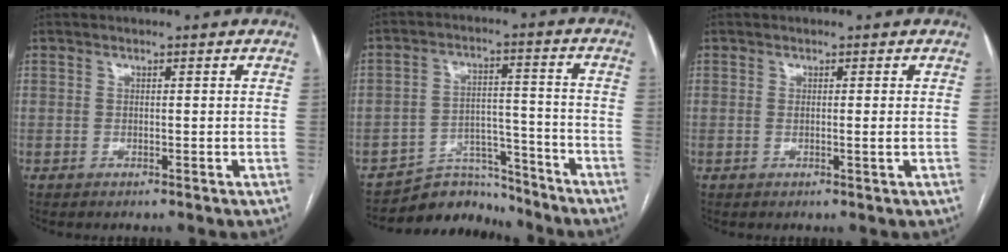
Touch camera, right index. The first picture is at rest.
{"total": 7.8, "force": [-7.4, 2.4, -0.7], "torque": [0.024, 0.042, -0.120]}
{"total": 1.0, "force": [0.0, -0.3, 0.9], "torque": [-0.018, -0.004, -0.002]}